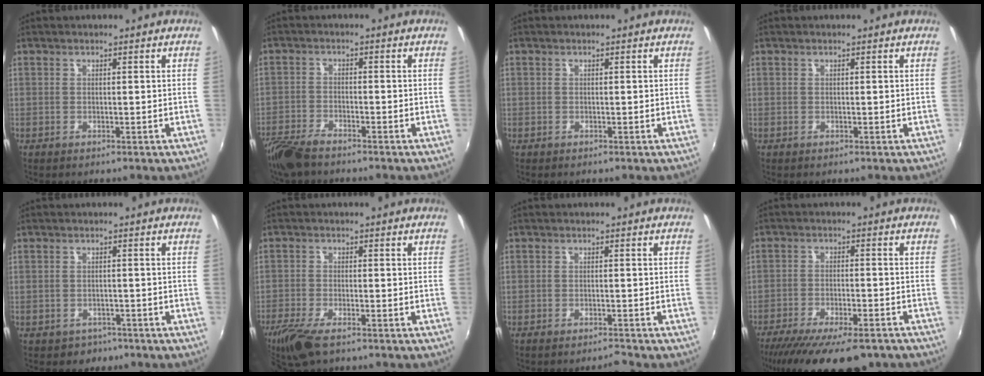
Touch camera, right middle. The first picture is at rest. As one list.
[{"total": 7.5, "force": [-6.1, 2.2, 3.7], "torque": [-0.099, -0.023, -0.121]}, {"total": 0.7, "force": [-0.3, 0.6, -0.1], "torque": [0.001, 0.002, -0.003]}, {"total": 0.0}, {"total": 2.9, "force": [-1.9, 2.1, 0.2], "torque": [-0.012, -0.003, -0.026]}, {"total": 7.7, "force": [-5.7, 2.1, 4.8], "torque": [-0.123, -0.026, -0.111]}, {"total": 2.0, "force": [-2.0, 0.0, 0.4], "torque": [-0.017, -0.009, -0.038]}, {"total": 17.5, "force": [-13.5, 4.9, 10.0], "torque": [-0.196, -0.048, -0.201]}]